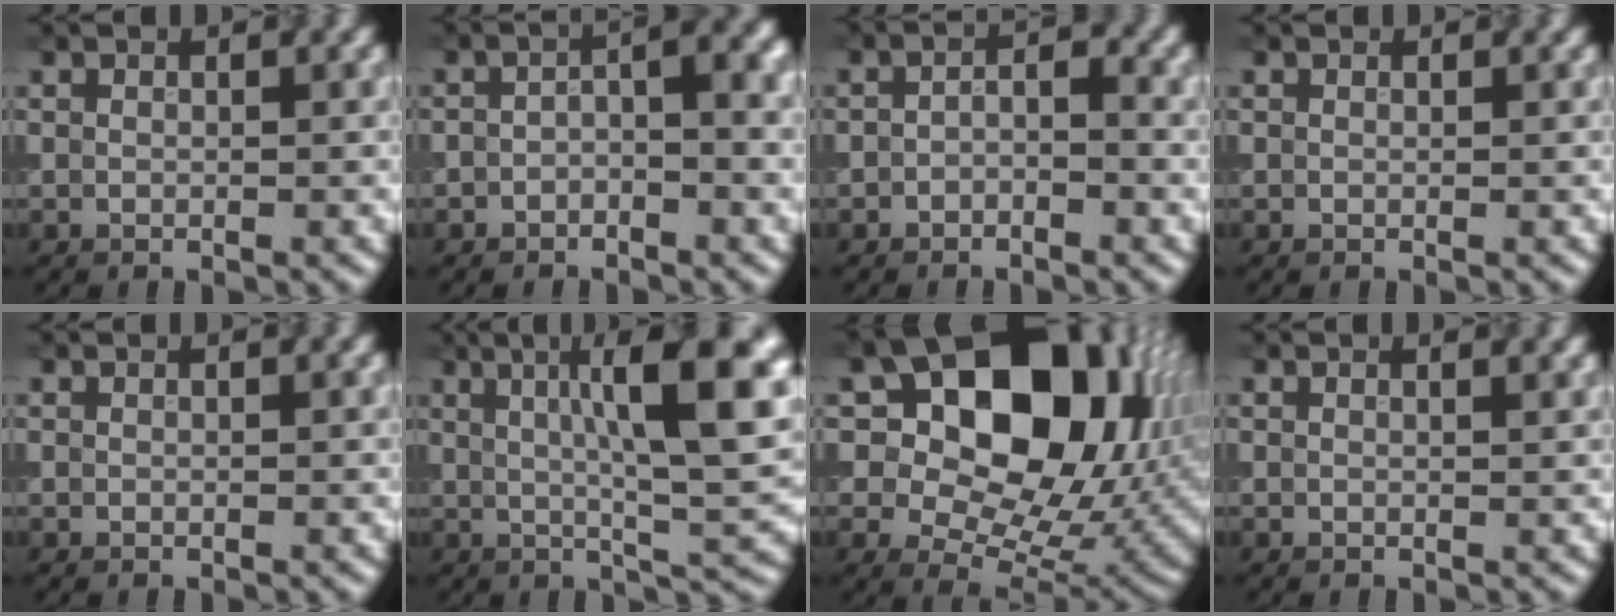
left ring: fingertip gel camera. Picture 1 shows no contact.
{"total": 2.6, "force": [-1.1, 1.5, 1.9], "torque": [-0.027, 0.010, -0.026]}
{"total": 1.6, "force": [-1.0, 1.0, 0.7], "torque": [-0.011, 0.007, -0.021]}
{"total": 0.0}
{"total": 0.0}
{"total": 11.7, "force": [2.8, 2.6, 11.1], "torque": [-0.145, 0.008, 0.040]}
{"total": 17.2, "force": [5.5, 11.3, 11.7], "torque": [-0.171, 0.018, 0.099]}
{"total": 1.0, "force": [0.8, 0.3, 0.5], "torque": [-0.002, 0.002, 0.008]}